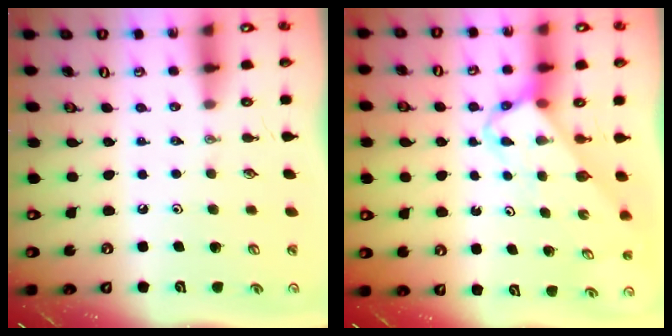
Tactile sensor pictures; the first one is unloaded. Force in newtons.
{"total": 3.6, "press": 3.6, "slide": 0.3}